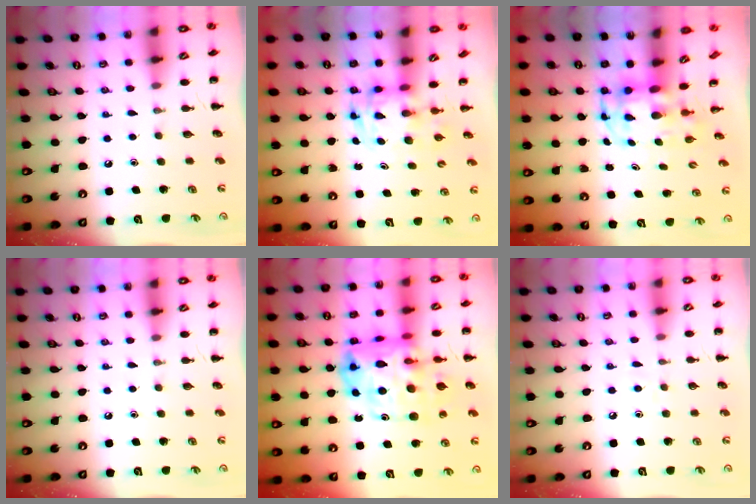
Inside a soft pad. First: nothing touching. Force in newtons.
{"total": 3.3, "press": 3.3, "slide": 0.6}
{"total": 3.8, "press": 3.7, "slide": 0.9}
{"total": 0.0}
{"total": 19.0, "press": 18.2, "slide": 5.6}
{"total": 3.1, "press": 2.9, "slide": 1.1}